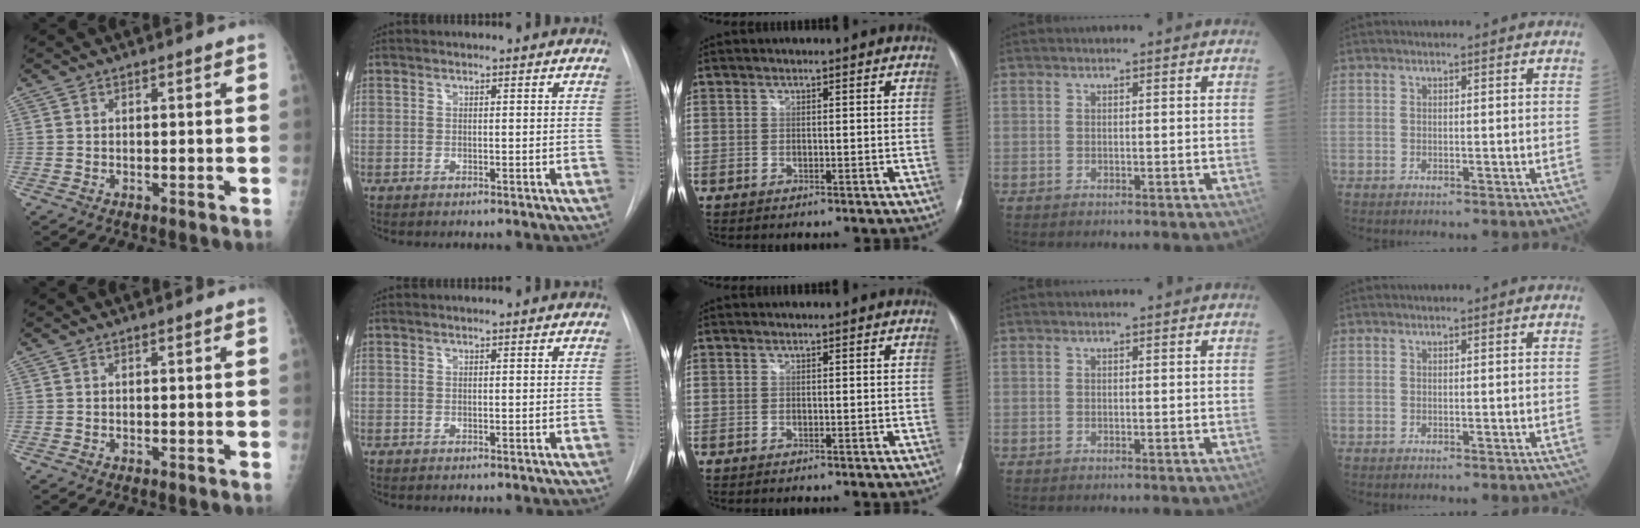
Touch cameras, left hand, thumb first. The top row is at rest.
{}